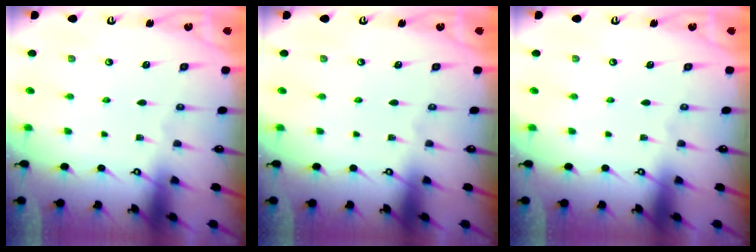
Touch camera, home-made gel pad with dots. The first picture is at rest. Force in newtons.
{"total": 0.0}
{"total": 0.0}